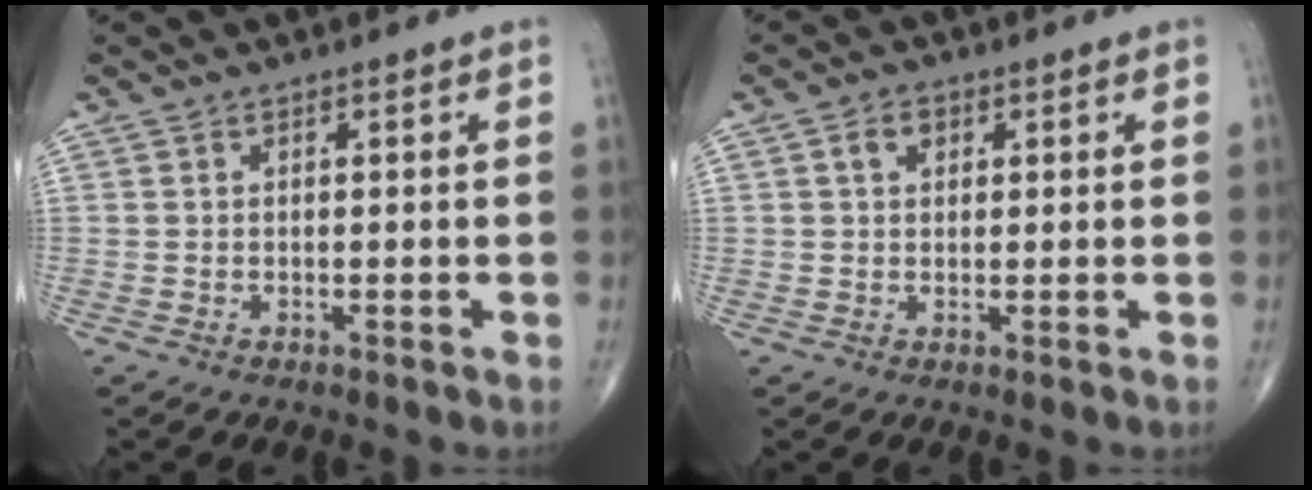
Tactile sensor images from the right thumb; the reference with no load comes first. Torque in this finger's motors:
{"motor_torque": [0.53, 0.62, 0.38, 0.20, -0.01]}